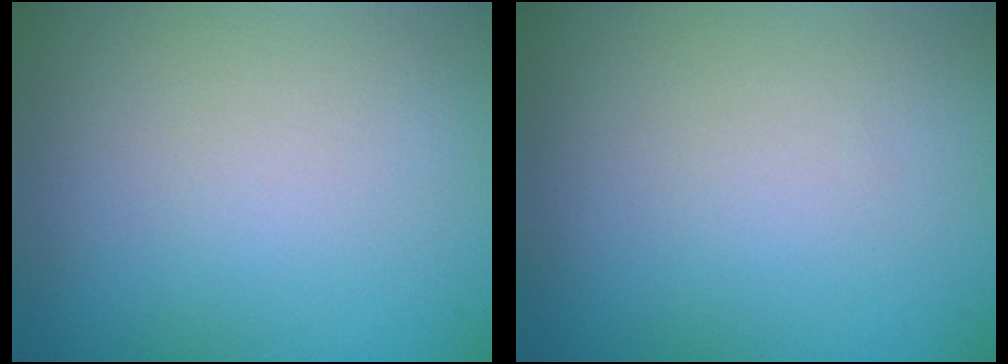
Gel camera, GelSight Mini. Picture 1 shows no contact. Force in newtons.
{"total": 0.0}